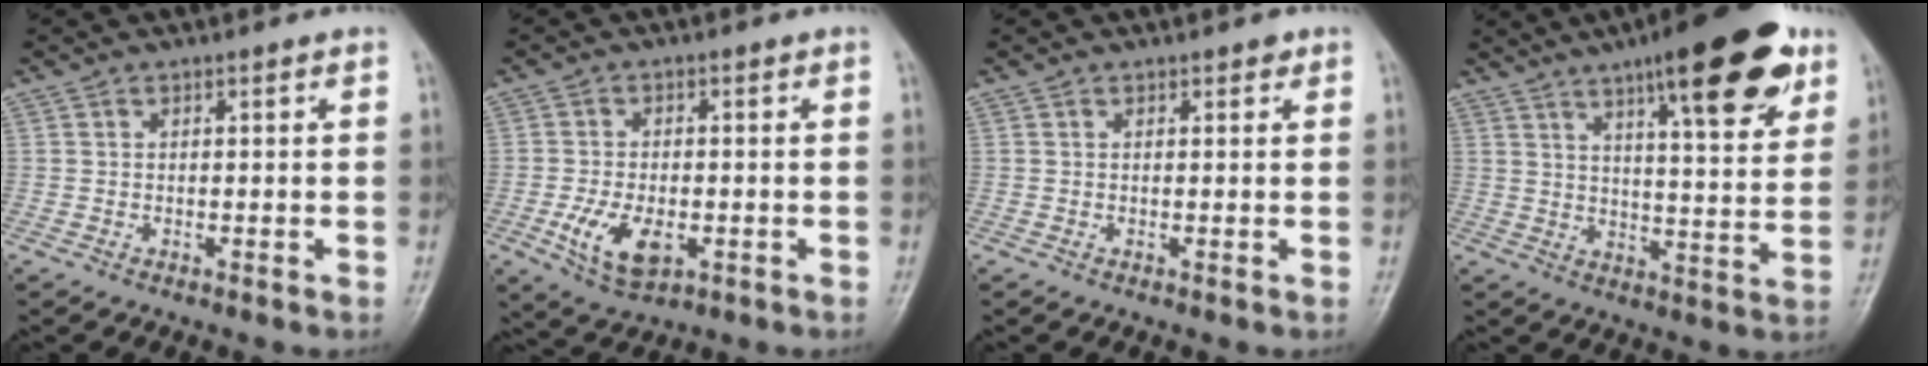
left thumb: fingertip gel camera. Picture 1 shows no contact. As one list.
[{"total": 8.1, "force": [-2.4, 4.6, 6.1], "torque": [-0.112, -0.004, -0.034]}, {"total": 0.9, "force": [0.6, 0.5, 0.4], "torque": [0.002, -0.003, 0.004]}, {"total": 19.5, "force": [11.2, 5.1, 15.1], "torque": [-0.186, -0.039, 0.162]}]